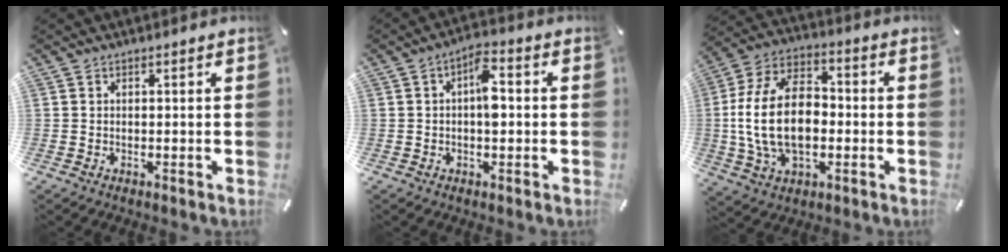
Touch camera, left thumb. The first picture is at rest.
{"total": 6.1, "force": [0.1, 3.0, 5.3], "torque": [-0.069, 0.004, -0.006]}
{"total": 19.3, "force": [-1.8, 12.5, 14.6], "torque": [-0.323, 0.007, -0.034]}